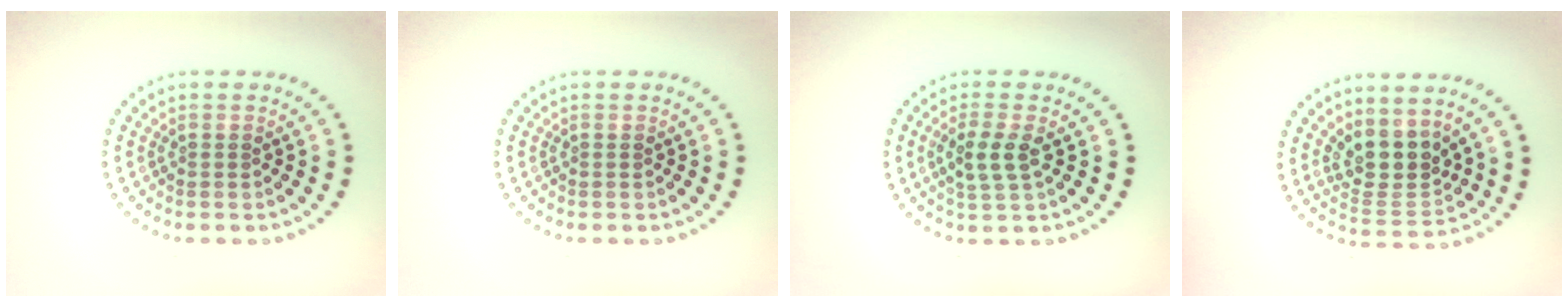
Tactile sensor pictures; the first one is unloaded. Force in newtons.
{"total": 0.0}
{"total": 2.7, "press": 2.6, "slide": 0.7}
{"total": 3.8, "press": 3.1, "slide": 2.2}